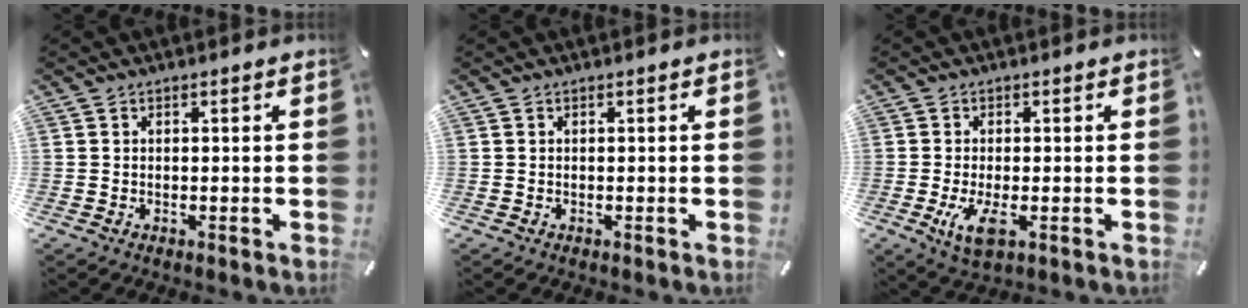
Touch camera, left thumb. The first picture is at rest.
{"total": 0.0}
{"total": 6.0, "force": [-1.5, 2.4, 5.3], "torque": [-0.117, -0.021, -0.030]}